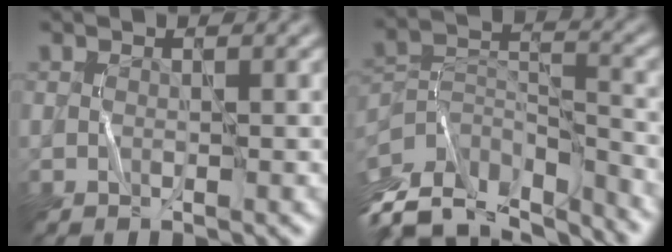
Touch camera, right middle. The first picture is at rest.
{"total": 11.1, "force": [-8.7, 4.8, 4.9], "torque": [-0.106, 0.020, -0.136]}